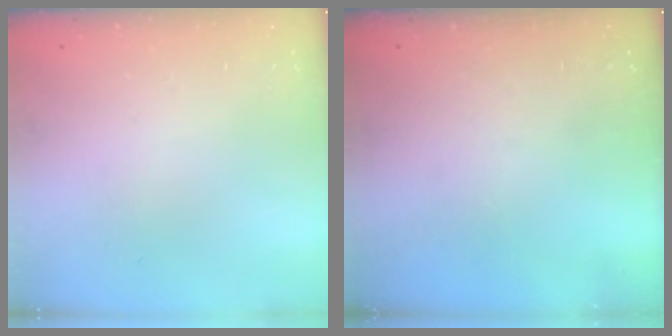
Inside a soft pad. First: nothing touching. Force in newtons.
{"total": 0.0}